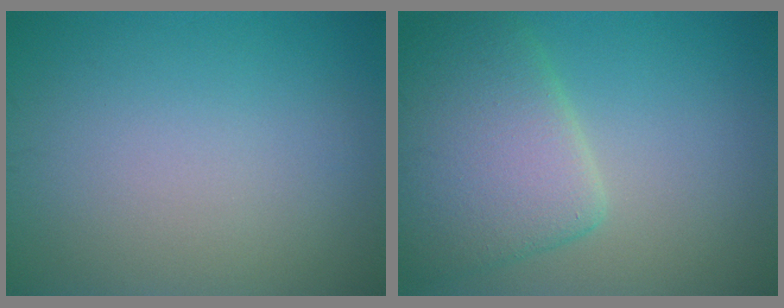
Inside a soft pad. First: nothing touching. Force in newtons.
{"total": 6.9, "press": 6.9, "slide": 0.4}